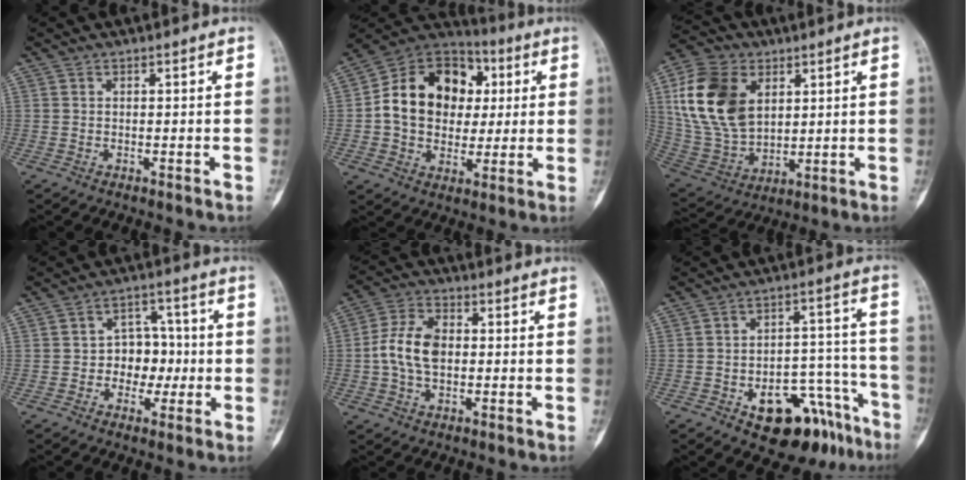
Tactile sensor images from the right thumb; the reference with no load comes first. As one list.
[{"total": 18.7, "force": [1.9, 14.7, 11.3], "torque": [-0.149, 0.024, 0.030]}, {"total": 18.3, "force": [5.3, 12.1, 12.6], "torque": [-0.232, -0.011, 0.109]}, {"total": 7.7, "force": [-1.0, 6.1, 4.7], "torque": [-0.018, 0.027, -0.023]}, {"total": 9.3, "force": [-0.3, 6.0, 7.1], "torque": [-0.137, 0.020, -0.012]}, {"total": 16.6, "force": [-9.6, 8.5, 10.4], "torque": [-0.091, 0.088, -0.131]}]